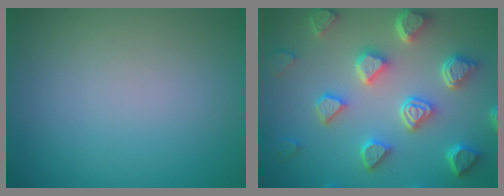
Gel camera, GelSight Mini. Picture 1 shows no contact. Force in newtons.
{"total": 7.1, "press": 5.5, "slide": 4.4}